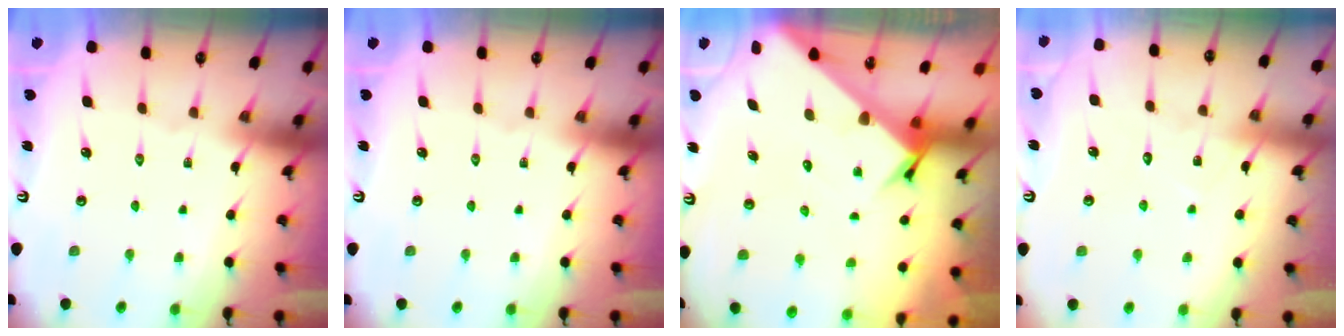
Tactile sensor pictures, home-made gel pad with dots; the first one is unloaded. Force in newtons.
{"total": 0.0}
{"total": 2.8, "press": 2.8, "slide": 0.2}
{"total": 6.4, "press": 6.4, "slide": 0.7}